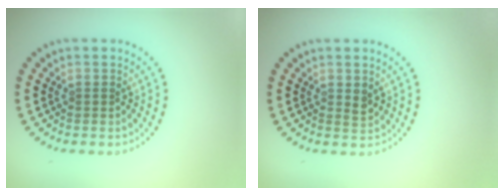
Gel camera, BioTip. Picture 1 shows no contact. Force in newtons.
{"total": 1.1, "press": 1.0, "slide": 0.3}